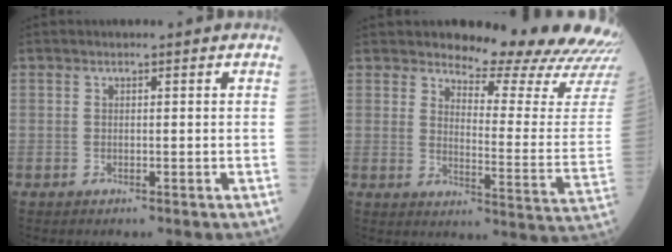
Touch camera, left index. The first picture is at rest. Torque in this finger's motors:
{"motor_torque": [0.29, -1.06, 0.64, 0.10]}